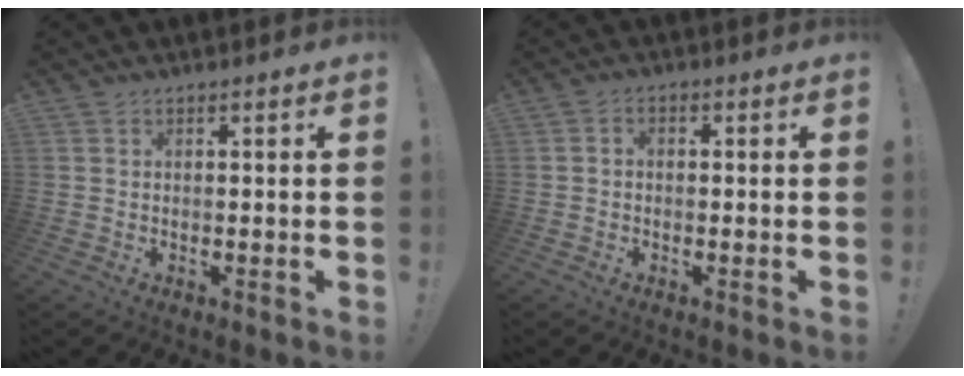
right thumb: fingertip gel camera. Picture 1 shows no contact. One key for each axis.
{"total": 1.9, "fx": -1.0, "fy": 1.2, "fz": 1.1, "tx": -0.019, "ty": 0.008, "tz": -0.017}